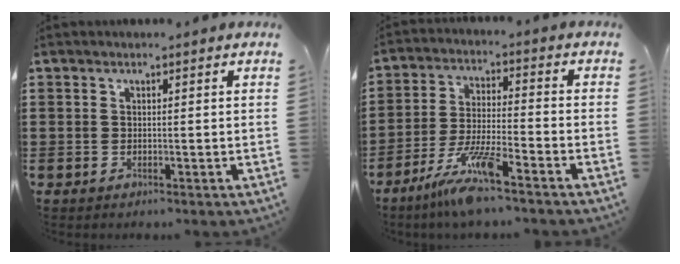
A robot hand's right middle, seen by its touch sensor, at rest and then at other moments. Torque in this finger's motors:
{"motor_torque": [1.76, -0.38, 0.85, 0.19]}